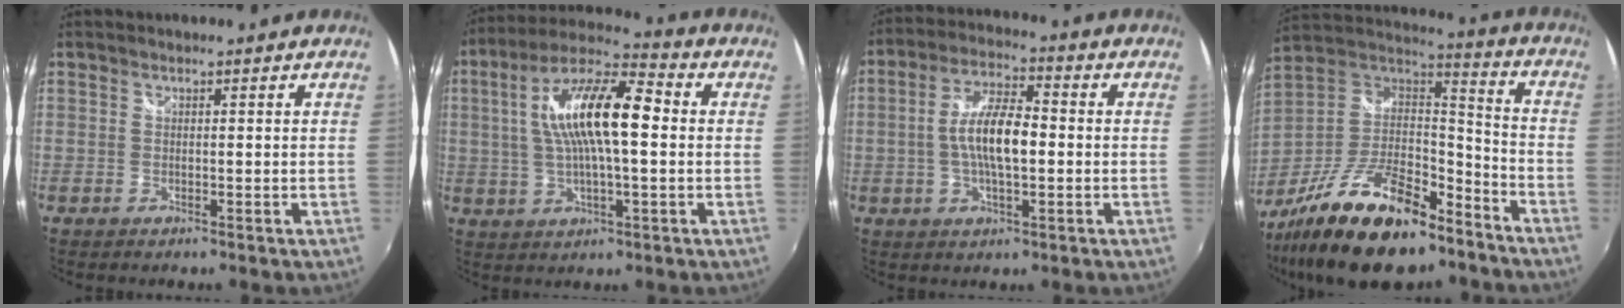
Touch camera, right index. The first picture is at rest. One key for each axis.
{"total": 16.1, "fx": 1.7, "fy": 4.9, "fz": 15.3, "tx": -0.283, "ty": 0.020, "tz": 0.021}
{"total": 9.7, "fx": -0.8, "fy": 3.3, "fz": 9.0, "tx": -0.175, "ty": 0.008, "tz": -0.015}
{"total": 26.5, "fx": -17.0, "fy": 10.6, "fz": 17.4, "tx": -0.334, "ty": -0.015, "tz": -0.275}